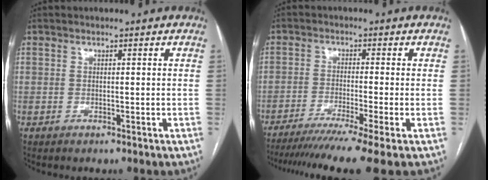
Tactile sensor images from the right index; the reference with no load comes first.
{"total": 12.6, "force": [-9.7, -1.7, 7.8], "torque": [-0.119, -0.037, -0.151]}